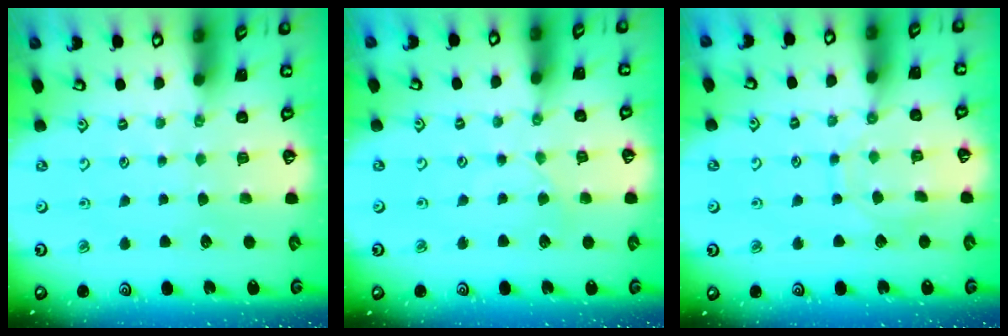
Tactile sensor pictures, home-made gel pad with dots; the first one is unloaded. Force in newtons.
{"total": 2.3, "press": 2.3, "slide": 0.4}
{"total": 8.6, "press": 8.5, "slide": 0.8}